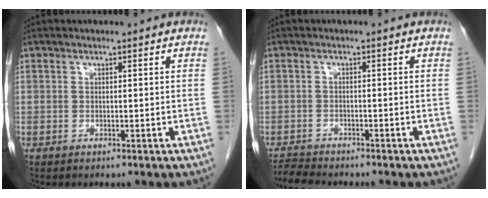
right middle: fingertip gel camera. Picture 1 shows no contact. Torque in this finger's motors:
{"motor_torque": [0.32, -0.28, -0.01, 0.00]}